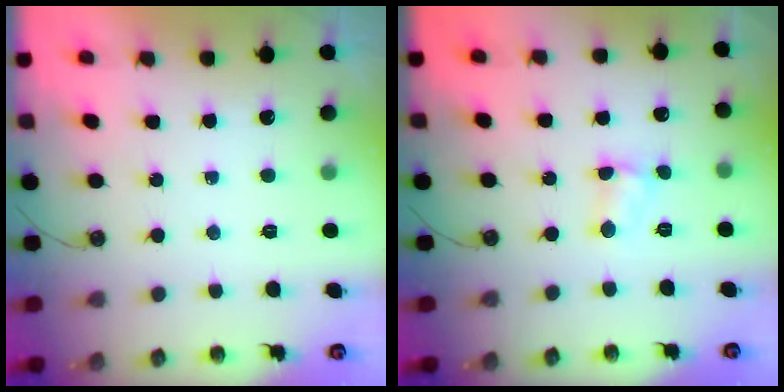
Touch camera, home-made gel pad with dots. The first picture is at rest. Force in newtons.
{"total": 4.4, "press": 4.4, "slide": 0.4}